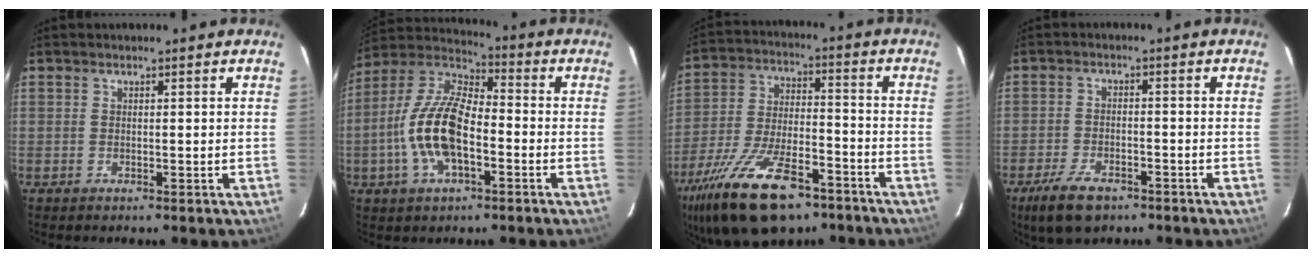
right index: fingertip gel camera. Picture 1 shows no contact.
{"total": 15.1, "force": [-4.0, 6.8, 12.9], "torque": [-0.269, 0.006, -0.082]}
{"total": 22.5, "force": [-14.8, 9.4, 14.1], "torque": [-0.286, -0.033, -0.244]}
{"total": 8.7, "force": [-6.0, 3.9, 5.0], "torque": [-0.127, -0.016, -0.104]}